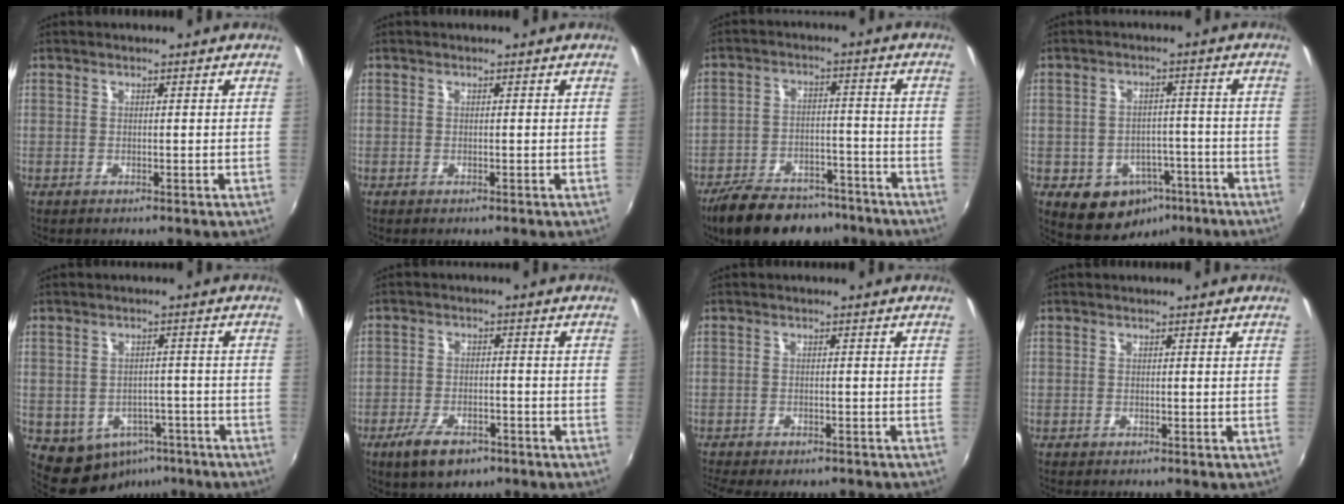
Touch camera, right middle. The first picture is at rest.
{"total": 0.0}
{"total": 17.0, "force": [-13.4, 7.3, 7.6], "torque": [-0.163, -0.003, -0.196]}
{"total": 10.9, "force": [-5.6, 8.2, 4.3], "torque": [-0.087, 0.022, -0.052]}
{"total": 8.7, "force": [-4.7, 6.7, 3.0], "torque": [-0.071, 0.005, -0.044]}
{"total": 7.9, "force": [-5.2, 3.5, 4.8], "torque": [-0.115, -0.012, -0.086]}
{"total": 8.3, "force": [-7.1, 2.4, 3.7], "torque": [-0.088, -0.028, -0.108]}
{"total": 0.7, "force": [-0.7, 0.1, 0.2], "torque": [-0.005, -0.004, -0.012]}